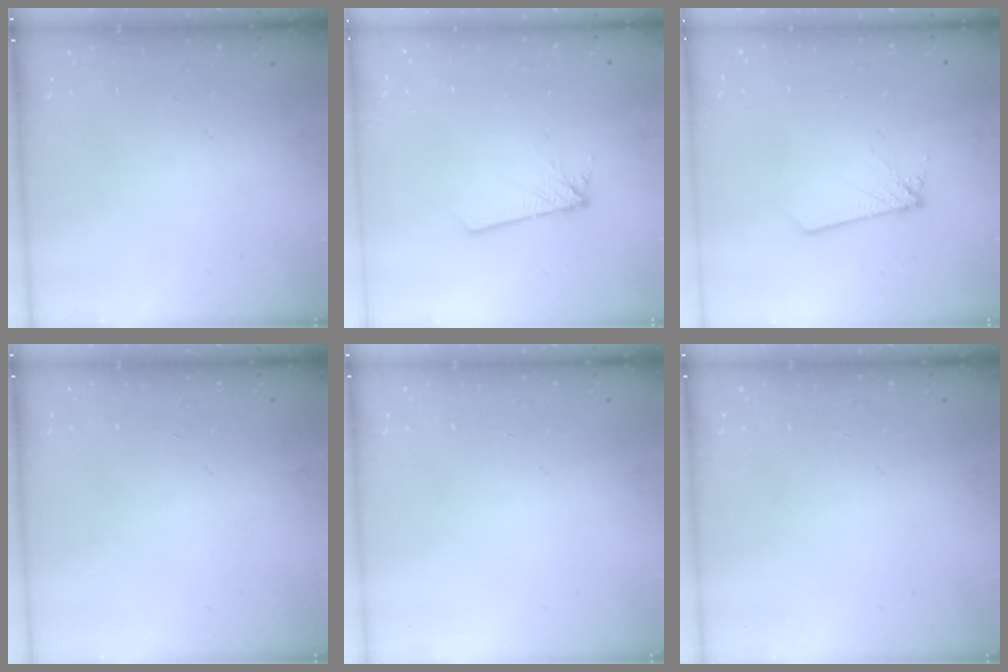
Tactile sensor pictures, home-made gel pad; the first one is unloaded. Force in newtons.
{"total": 1.8, "press": 1.8, "slide": 0.2}
{"total": 1.7, "press": 1.7, "slide": 0.1}
{"total": 0.0}
{"total": 0.0}
{"total": 0.0}